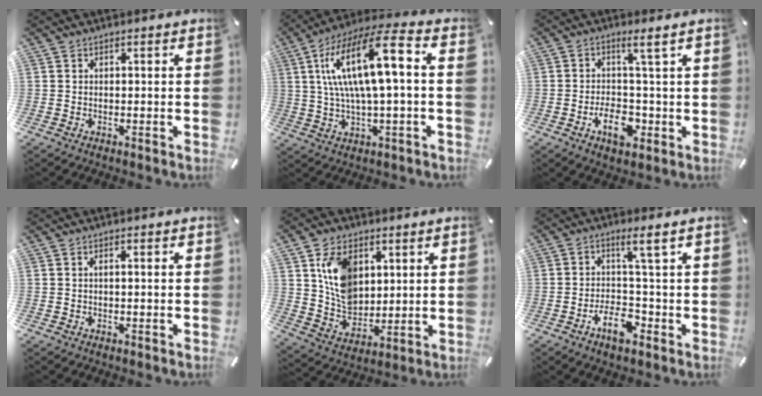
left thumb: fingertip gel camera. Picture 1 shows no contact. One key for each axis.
{"total": 17.3, "fx": 3.5, "fy": 5.1, "fz": 16.1, "tx": -0.332, "ty": -0.001, "tz": 0.048}
{"total": 8.1, "fx": -1.2, "fy": 4.0, "fz": 7.0, "tx": -0.116, "ty": 0.000, "tz": -0.023}
{"total": 1.0, "fx": 0.1, "fy": 0.2, "fz": 0.9, "tx": -0.019, "ty": 0.000, "tz": 0.001}
{"total": 11.9, "fx": 4.4, "fy": 8.9, "fz": 6.5, "tx": -0.135, "ty": -0.005, "tz": 0.086}
{"total": 8.7, "fx": -1.4, "fy": 3.9, "fz": 7.6, "tx": -0.129, "ty": 0.006, "tz": -0.029}